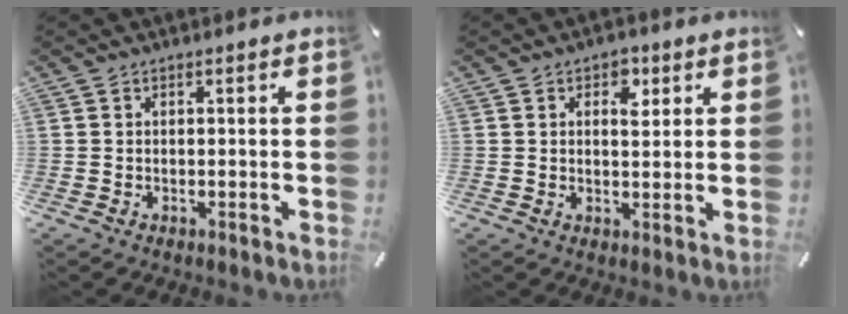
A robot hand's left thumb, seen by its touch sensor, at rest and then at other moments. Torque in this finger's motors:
{"motor_torque": [-0.03, -0.32, -0.03, 0.00, 0.02]}